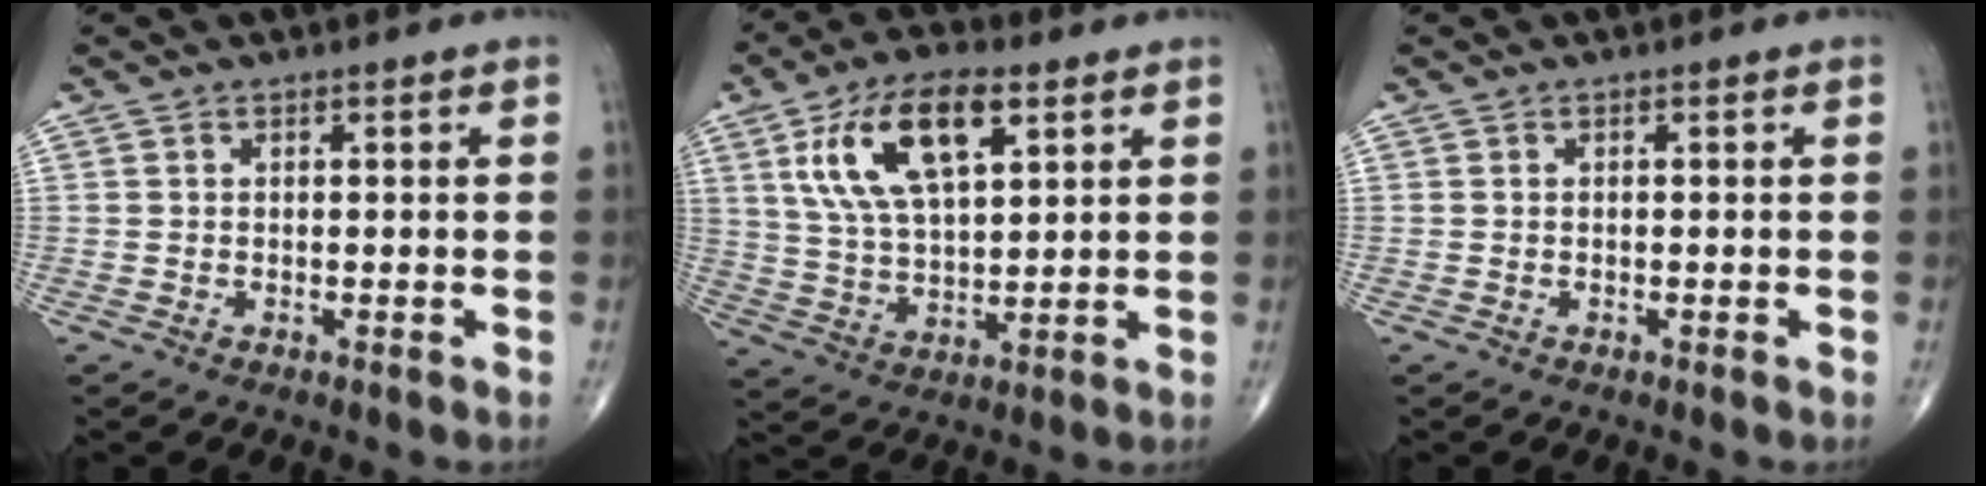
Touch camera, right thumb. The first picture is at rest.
{"total": 16.0, "force": [6.5, 7.2, 12.7], "torque": [-0.226, -0.009, 0.121]}
{"total": 0.0}